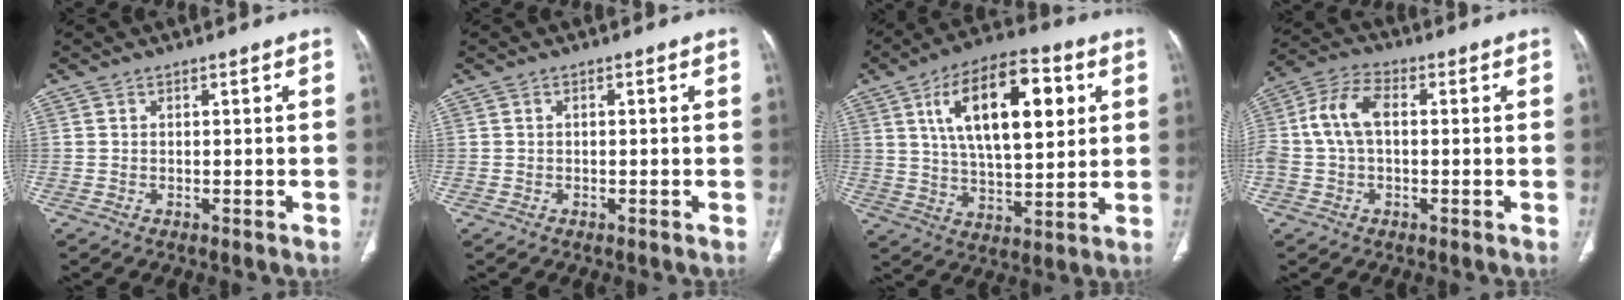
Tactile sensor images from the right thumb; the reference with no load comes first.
{"total": 0.0}
{"total": 19.5, "force": [6.3, 8.7, 16.3], "torque": [-0.245, -0.007, 0.105]}
{"total": 9.0, "force": [0.5, 5.4, 7.1], "torque": [-0.156, 0.029, 0.005]}